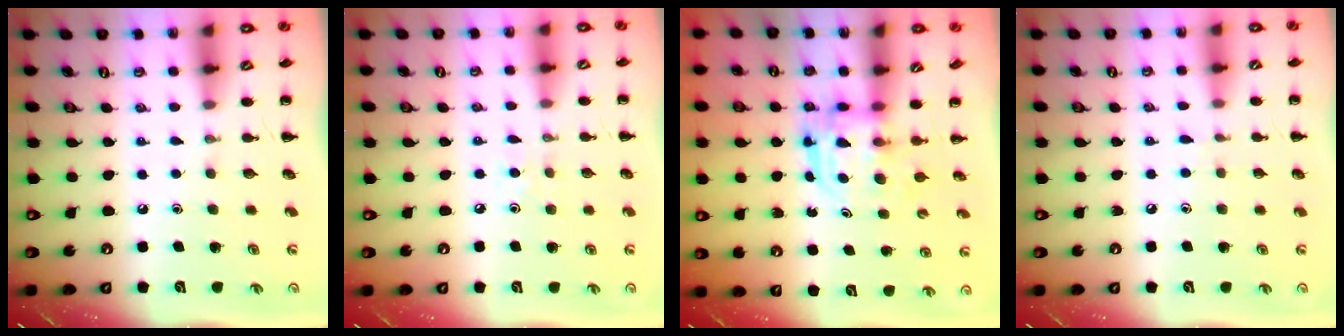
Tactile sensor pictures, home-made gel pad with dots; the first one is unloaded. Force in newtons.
{"total": 5.3, "press": 5.0, "slide": 1.7}
{"total": 3.1, "press": 3.1, "slide": 0.2}
{"total": 4.2, "press": 3.8, "slide": 1.8}